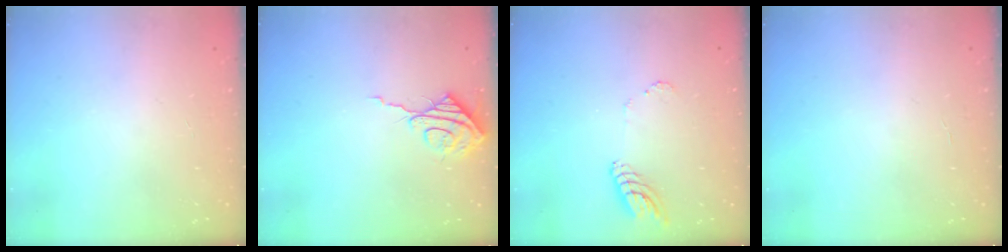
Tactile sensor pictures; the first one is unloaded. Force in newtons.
{"total": 8.4, "press": 8.4, "slide": 0.2}
{"total": 8.5, "press": 8.4, "slide": 0.7}
{"total": 1.1, "press": 1.1, "slide": 0.2}